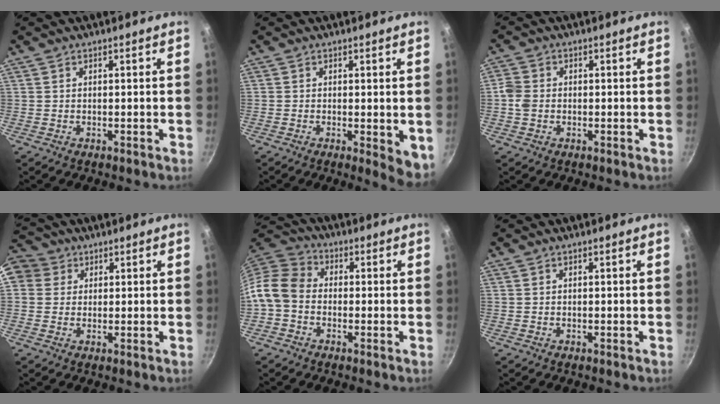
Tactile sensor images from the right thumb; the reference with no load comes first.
{"total": 5.0, "force": [-0.6, 2.0, 4.6], "torque": [-0.049, -0.008, -0.006]}
{"total": 3.4, "force": [-0.6, 2.8, 1.9], "torque": [-0.033, 0.009, -0.017]}
{"total": 9.7, "force": [2.9, 8.5, 3.6], "torque": [-0.060, 0.018, 0.042]}
{"total": 8.7, "force": [-2.0, 6.8, 5.1], "torque": [-0.077, 0.030, -0.062]}
{"total": 0.0}